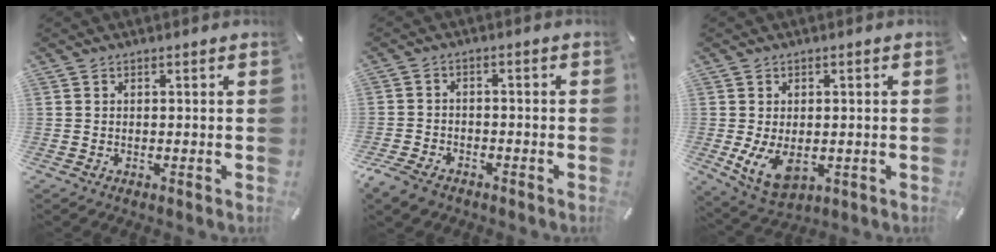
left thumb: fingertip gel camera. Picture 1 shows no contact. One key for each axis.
{"total": 4.7, "fx": -3.6, "fy": 2.7, "fz": 1.7, "tx": -0.050, "ty": 0.014, "tz": -0.073}
{"total": 7.8, "fx": -0.9, "fy": 5.0, "fz": 5.8, "tx": -0.122, "ty": -0.011, "tz": -0.017}